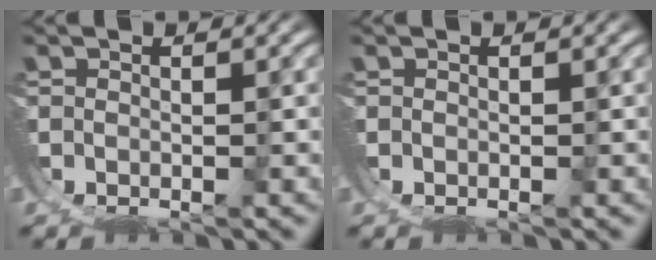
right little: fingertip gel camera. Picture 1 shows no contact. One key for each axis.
{"total": 0.0}